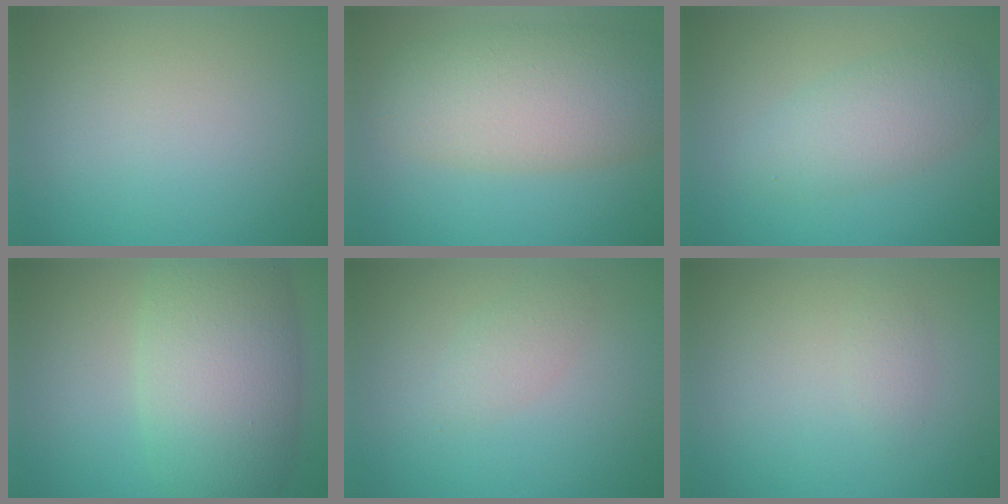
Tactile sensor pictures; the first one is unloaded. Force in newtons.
{"total": 7.7, "press": 7.6, "slide": 0.4}
{"total": 3.6, "press": 3.6, "slide": 0.2}
{"total": 9.8, "press": 9.8, "slide": 0.3}
{"total": 1.6, "press": 1.6, "slide": 0.0}
{"total": 0.9, "press": 0.9, "slide": 0.0}